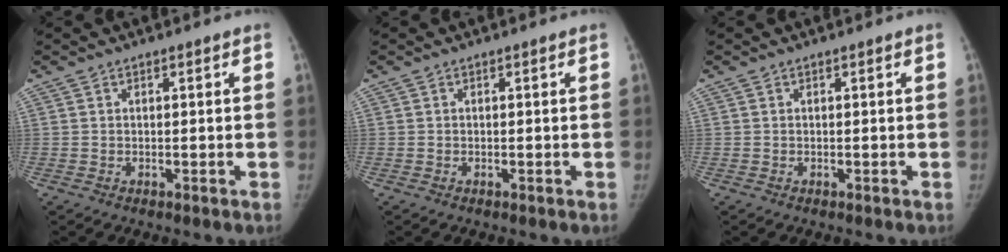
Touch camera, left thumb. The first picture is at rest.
{"total": 0.0}
{"total": 0.0}